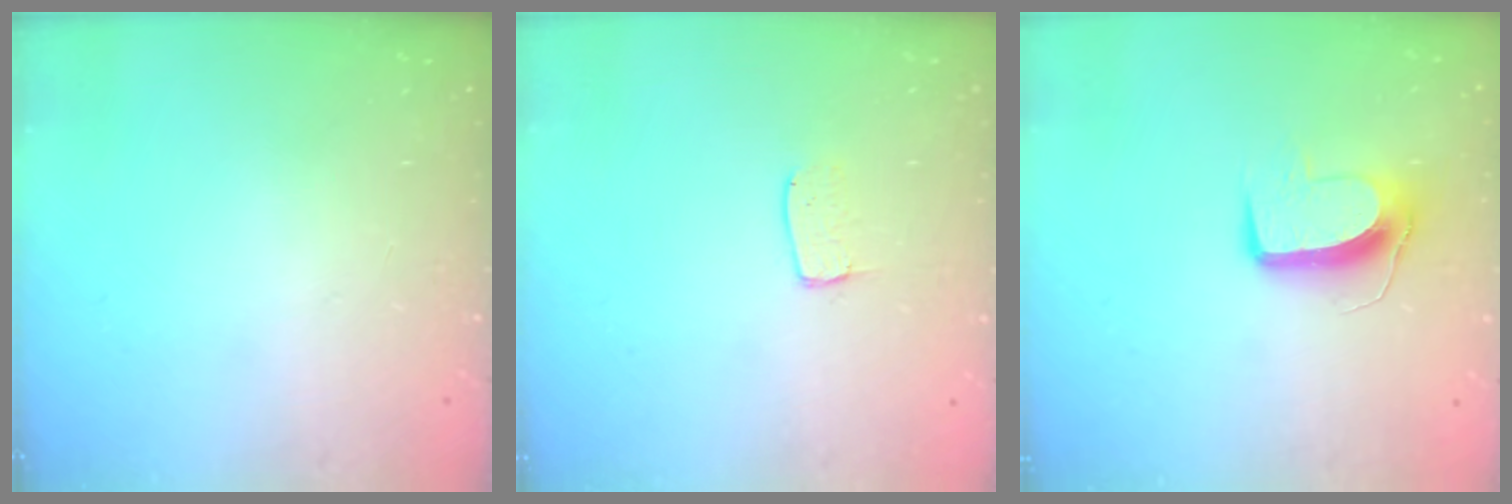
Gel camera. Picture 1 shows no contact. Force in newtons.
{"total": 3.8, "press": 3.8, "slide": 0.3}
{"total": 9.7, "press": 9.7, "slide": 0.6}